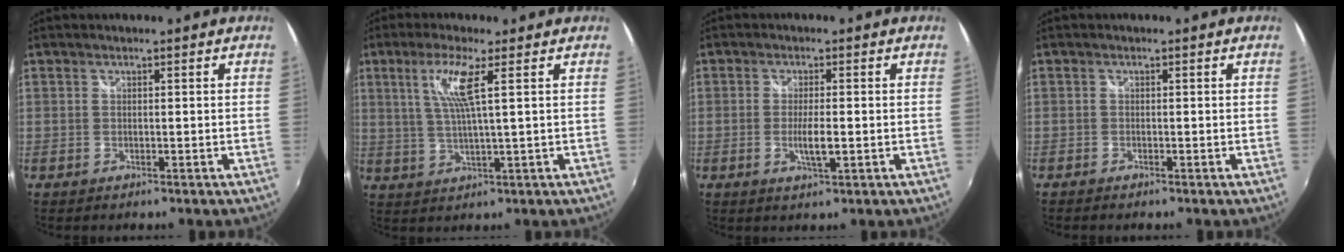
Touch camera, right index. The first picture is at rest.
{"total": 6.7, "force": [2.4, -0.4, 6.2], "torque": [-0.121, -0.002, 0.052]}
{"total": 3.7, "force": [-0.7, 0.5, 3.6], "torque": [-0.069, -0.003, -0.010]}
{"total": 0.9, "force": [-0.8, 0.3, 0.3], "torque": [-0.009, -0.004, -0.017]}